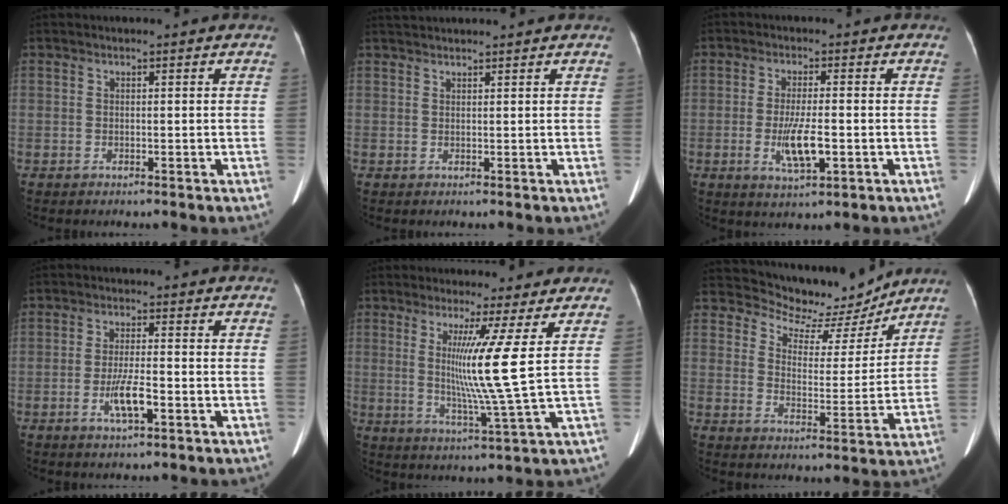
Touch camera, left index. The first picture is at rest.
{"total": 4.8, "force": [4.5, 0.2, 1.6], "torque": [-0.020, 0.027, 0.066]}
{"total": 5.4, "force": [-1.6, 0.9, 5.0], "torque": [-0.099, -0.019, -0.023]}
{"total": 4.3, "force": [-2.1, 0.4, 3.8], "torque": [-0.073, -0.013, -0.034]}
{"total": 8.5, "force": [1.8, -2.9, 7.8], "torque": [-0.137, -0.037, 0.042]}
{"total": 10.1, "force": [9.6, 3.0, 1.3], "torque": [-0.022, -0.017, 0.141]}